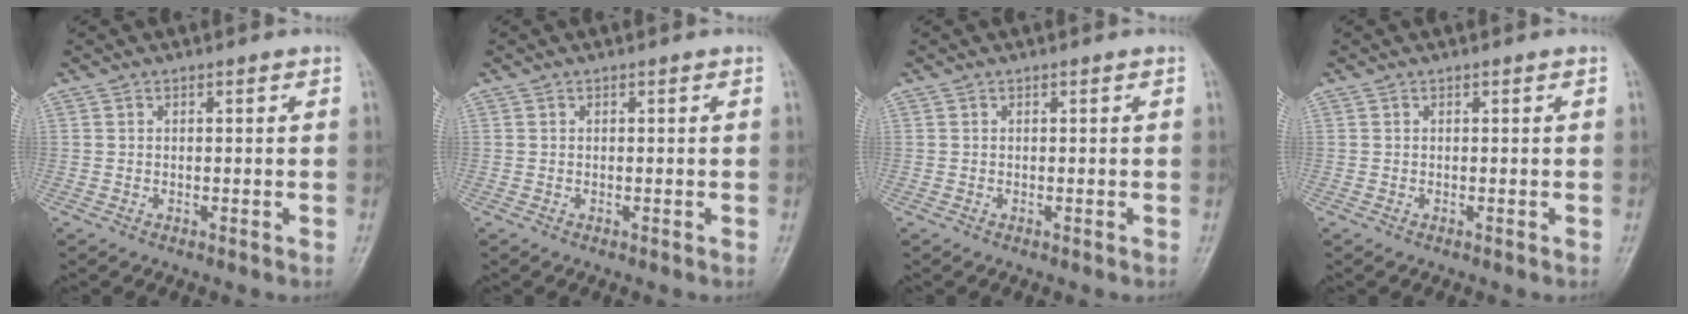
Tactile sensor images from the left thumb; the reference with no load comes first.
{"total": 0.0}
{"total": 0.0}
{"total": 0.0}